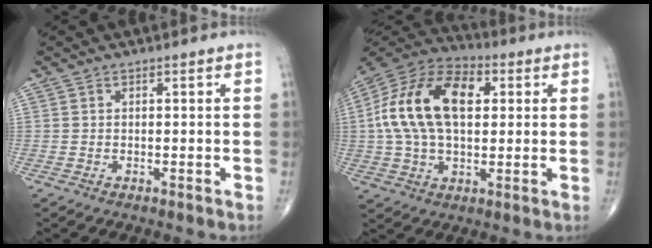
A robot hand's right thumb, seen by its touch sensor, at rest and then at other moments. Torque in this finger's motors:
{"motor_torque": [1.98, 2.18, 1.12, -0.85, 0.52]}